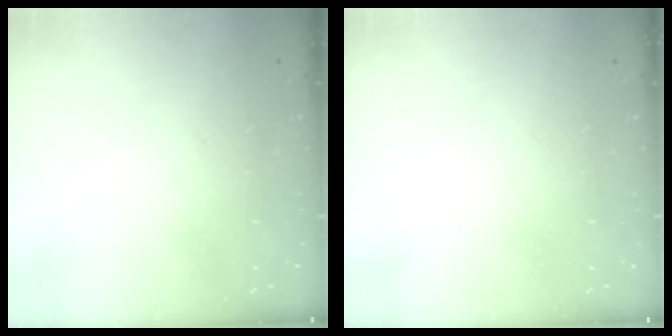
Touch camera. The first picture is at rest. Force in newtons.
{"total": 0.0}